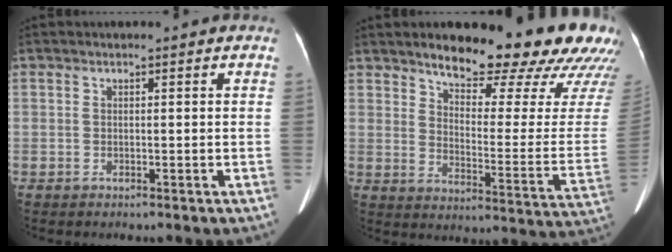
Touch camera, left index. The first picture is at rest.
{"total": 22.6, "force": [18.9, 3.8, 11.8], "torque": [-0.150, -0.075, 0.229]}